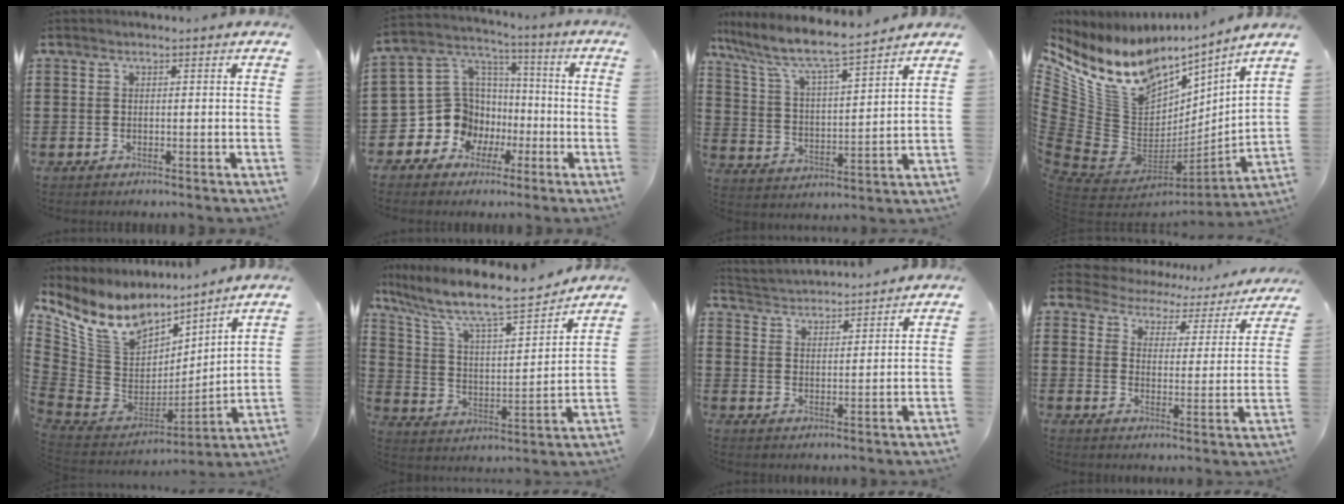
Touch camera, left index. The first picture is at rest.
{"total": 10.4, "force": [-2.7, 9.7, 2.6], "torque": [-0.112, -0.008, -0.046]}
{"total": 7.3, "force": [6.3, 1.0, 3.6], "torque": [-0.099, -0.037, 0.103]}
{"total": 14.1, "force": [7.1, 9.4, 7.7], "torque": [-0.191, -0.072, 0.116]}
{"total": 10.6, "force": [6.6, 6.6, 4.9], "torque": [-0.148, -0.043, 0.122]}
{"total": 9.8, "force": [8.1, 1.5, 5.2], "torque": [-0.137, -0.054, 0.134]}
{"total": 3.3, "force": [3.2, 0.3, -0.5], "torque": [-0.008, -0.019, 0.055]}
{"total": 3.5, "force": [3.3, 1.1, 0.1], "torque": [-0.029, -0.026, 0.048]}